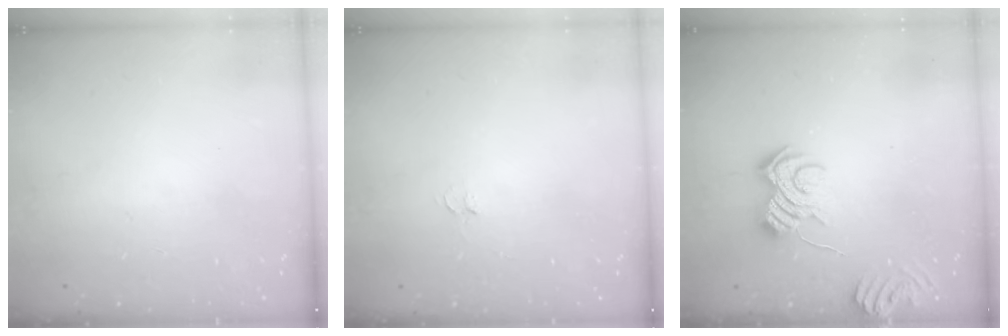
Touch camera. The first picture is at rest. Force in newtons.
{"total": 4.6, "press": 4.6, "slide": 0.4}
{"total": 7.2, "press": 7.2, "slide": 0.5}